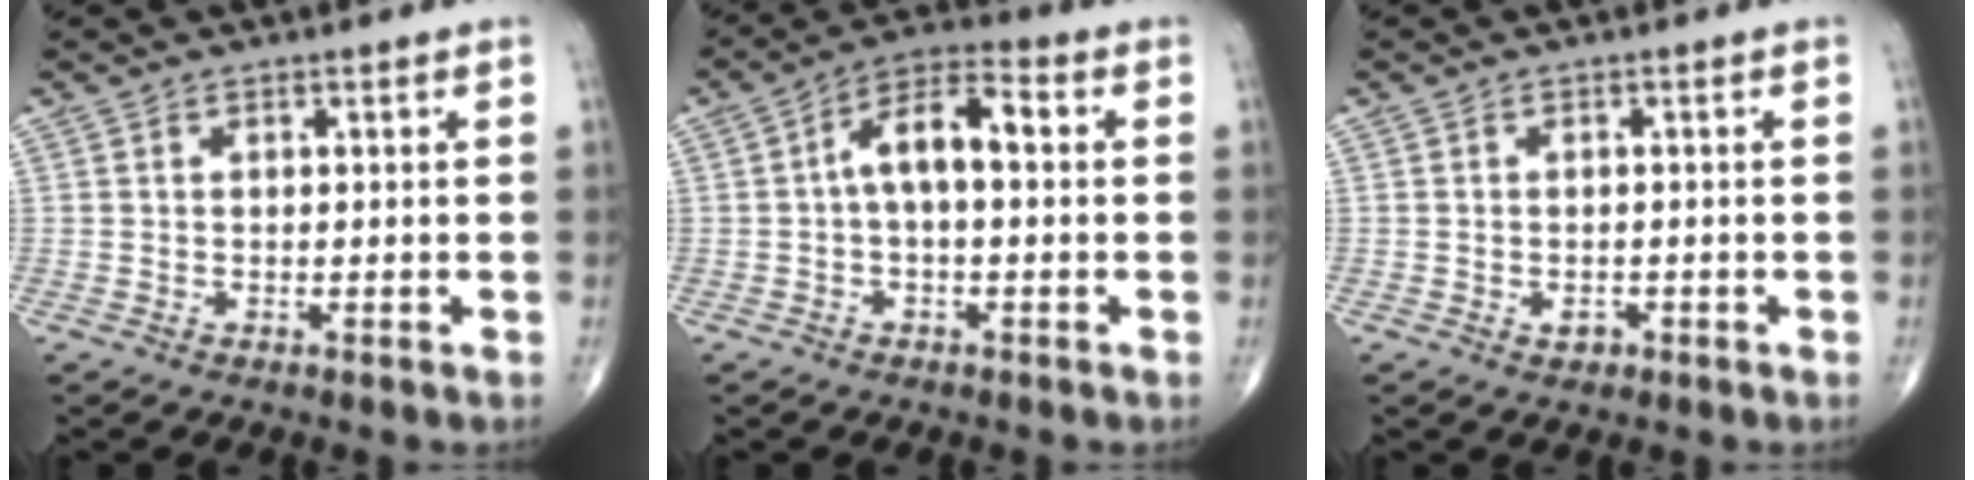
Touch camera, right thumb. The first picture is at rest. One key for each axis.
{"total": 8.6, "fx": 0.5, "fy": 4.0, "fz": 7.6, "tx": -0.130, "ty": 0.035, "tz": 0.000}
{"total": 1.7, "fx": -0.7, "fy": 1.2, "fz": 0.9, "tx": -0.010, "ty": 0.003, "tz": -0.008}